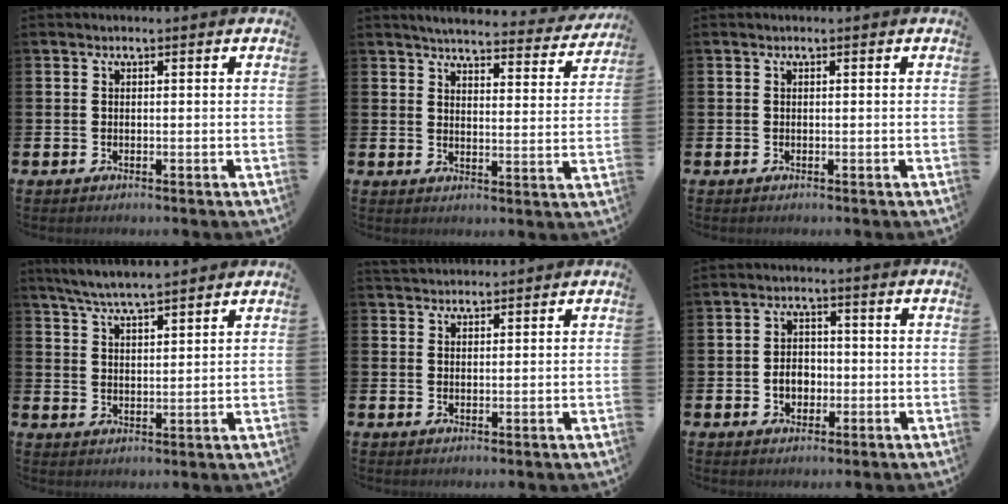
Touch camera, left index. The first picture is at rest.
{"total": 4.5, "force": [4.4, 0.5, 1.1], "torque": [-0.025, -0.036, 0.070]}
{"total": 0.0}
{"total": 5.8, "force": [5.6, 0.2, 1.6], "torque": [-0.050, -0.023, 0.101]}
{"total": 2.5, "force": [2.4, 0.6, 0.1], "torque": [0.005, -0.012, 0.044]}
{"total": 3.4, "force": [-0.8, 2.7, 2.0], "torque": [-0.022, -0.002, -0.023]}